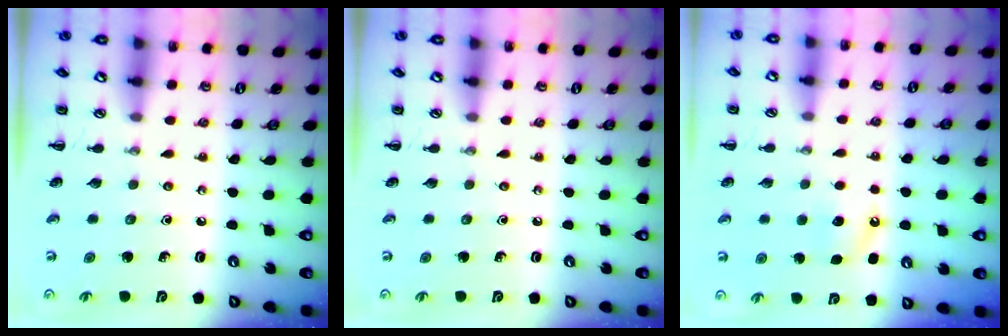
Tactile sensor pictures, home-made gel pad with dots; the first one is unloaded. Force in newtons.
{"total": 0.0}
{"total": 4.8, "press": 4.7, "slide": 1.2}